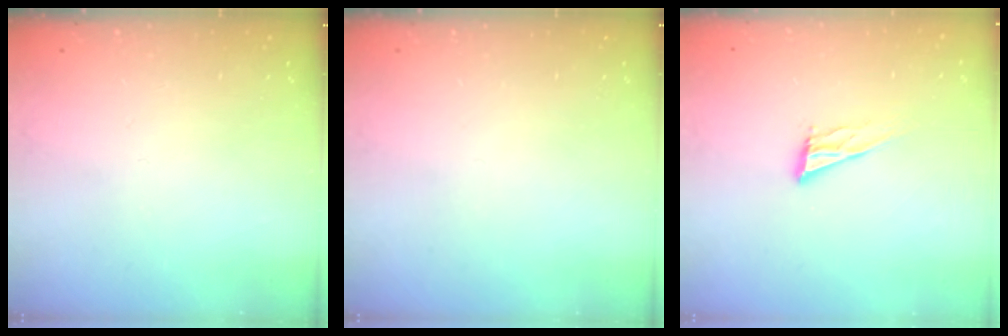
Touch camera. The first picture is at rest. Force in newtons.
{"total": 0.0}
{"total": 9.3, "press": 9.0, "slide": 2.5}